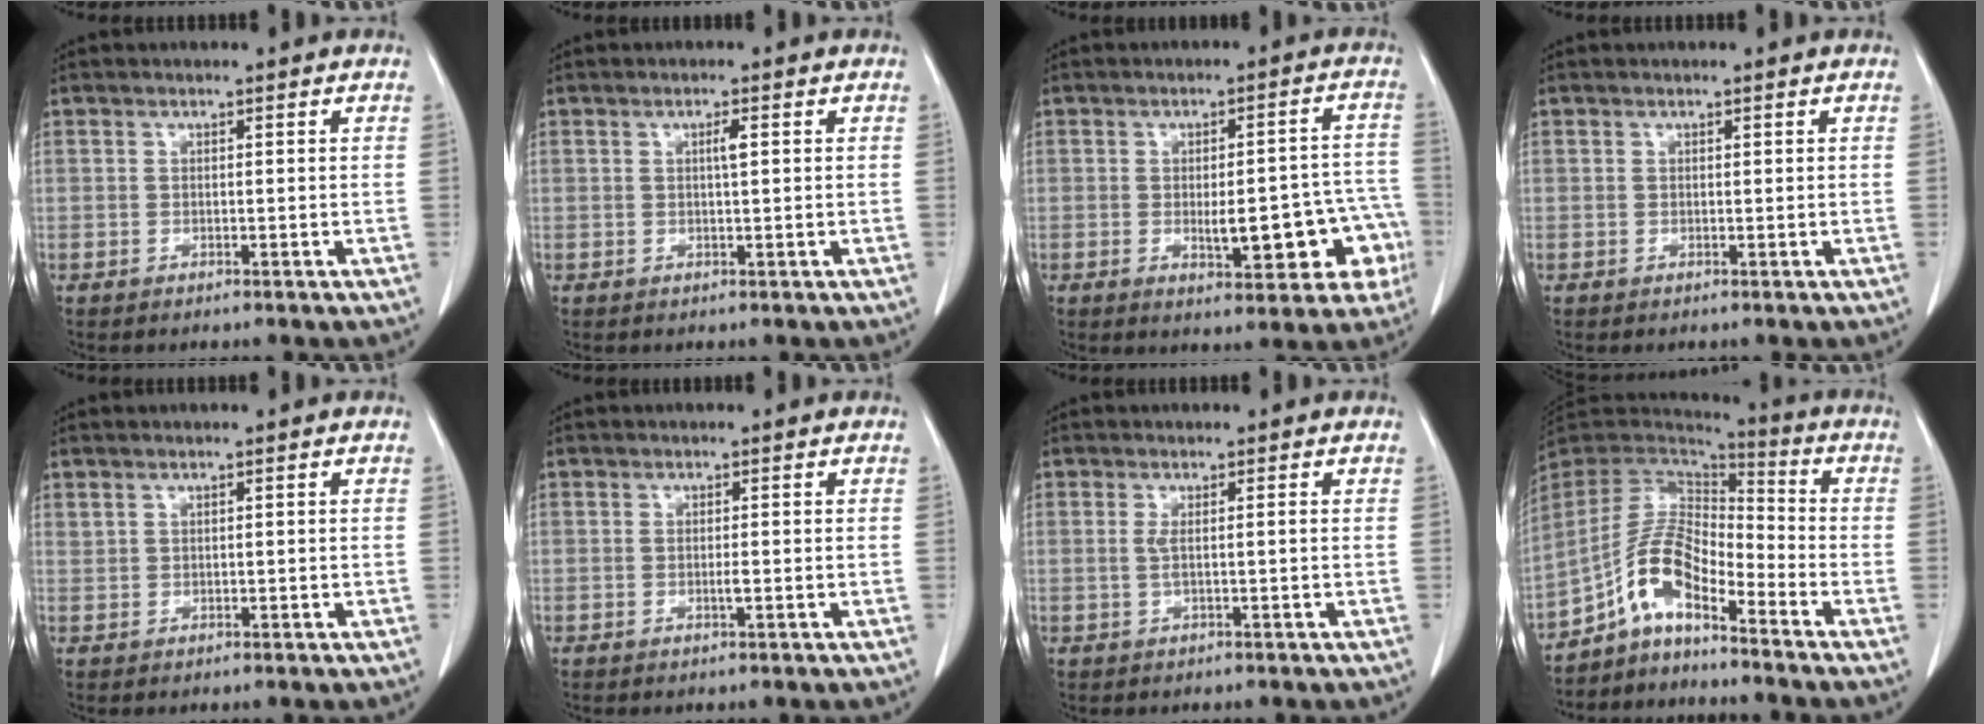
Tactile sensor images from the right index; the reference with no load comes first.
{"total": 1.5, "force": [0.4, 0.1, 1.4], "torque": [-0.027, 0.002, 0.006]}
{"total": 12.5, "force": [-3.5, 4.3, 11.2], "torque": [-0.109, 0.030, -0.035]}
{"total": 0.0}
{"total": 0.6, "force": [0.5, 0.3, 0.2], "torque": [-0.004, 0.003, 0.012]}
{"total": 0.9, "force": [-0.2, -0.1, 0.9], "torque": [-0.018, -0.003, -0.003]}
{"total": 1.4, "force": [0.0, -0.2, 1.4], "torque": [-0.033, 0.000, 0.001]}
{"total": 9.2, "force": [-5.7, 3.1, 6.5], "torque": [-0.139, 0.026, -0.110]}